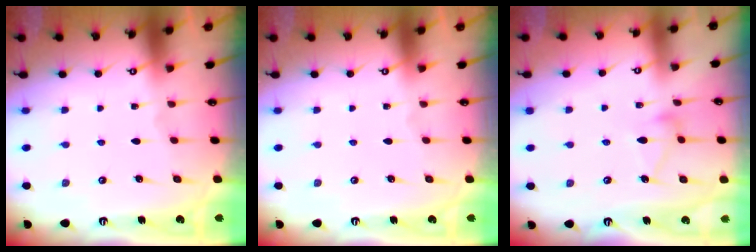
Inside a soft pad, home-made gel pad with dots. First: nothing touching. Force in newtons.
{"total": 0.0}
{"total": 8.1, "press": 8.1, "slide": 0.3}